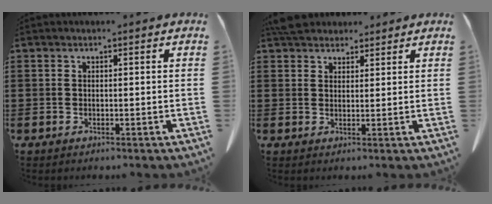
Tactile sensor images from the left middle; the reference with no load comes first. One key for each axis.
{"total": 4.0, "fx": 3.6, "fy": 1.4, "fz": 1.0, "tx": -0.022, "ty": -0.004, "tz": 0.069}